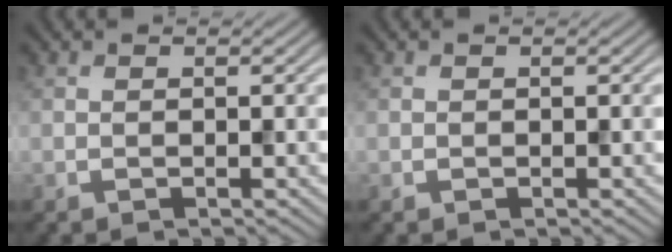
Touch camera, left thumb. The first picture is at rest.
{"total": 0.0}